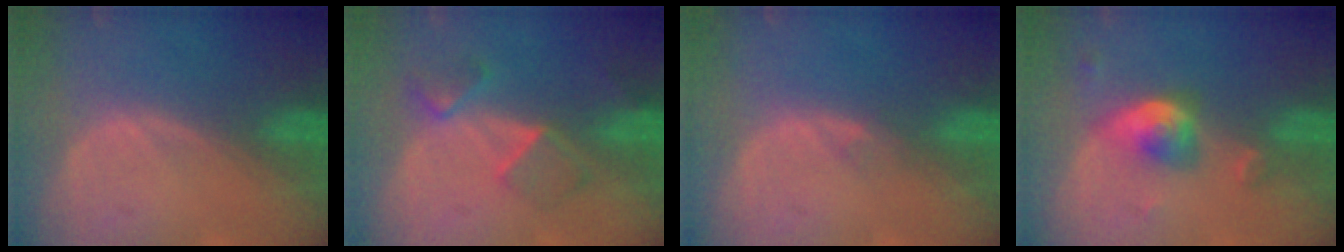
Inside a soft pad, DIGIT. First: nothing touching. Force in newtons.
{"total": 5.6, "press": 5.1, "slide": 2.2}
{"total": 0.8, "press": 0.8, "slide": 0.0}
{"total": 4.9, "press": 4.8, "slide": 1.1}